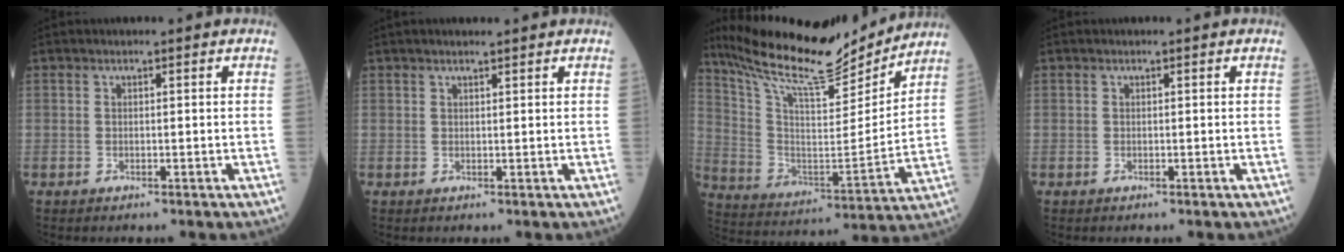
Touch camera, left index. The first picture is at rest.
{"total": 2.1, "force": [1.8, 0.1, 1.2], "torque": [-0.016, 0.014, 0.027]}
{"total": 20.1, "force": [18.2, 2.7, 8.1], "torque": [-0.159, -0.014, 0.302]}
{"total": 0.0}